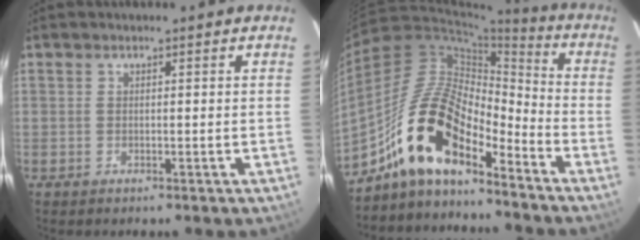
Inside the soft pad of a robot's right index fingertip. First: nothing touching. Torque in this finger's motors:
{"motor_torque": [0.88, -0.70, 1.05, 0.21]}